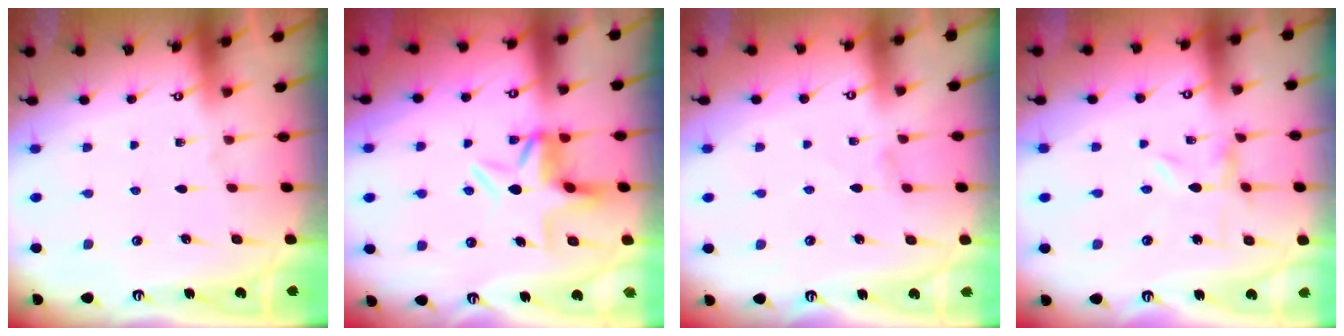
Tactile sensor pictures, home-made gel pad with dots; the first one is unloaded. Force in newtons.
{"total": 5.9, "press": 5.4, "slide": 2.4}
{"total": 0.0}
{"total": 0.0}